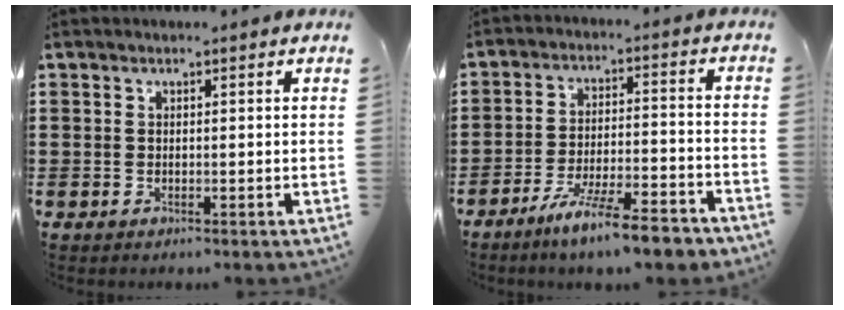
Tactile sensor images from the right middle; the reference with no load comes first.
{"total": 8.9, "force": [-7.4, 0.4, 5.0], "torque": [-0.093, -0.003, -0.139]}